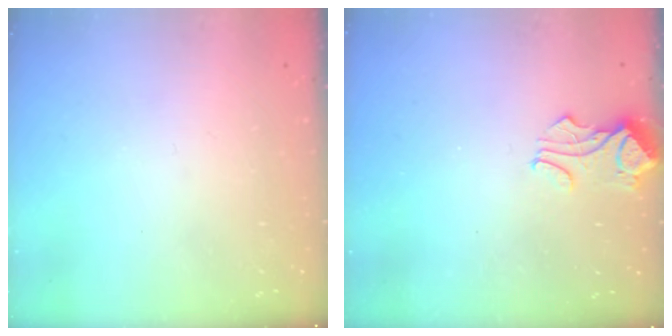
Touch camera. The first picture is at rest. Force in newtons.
{"total": 2.2, "press": 2.2, "slide": 0.1}